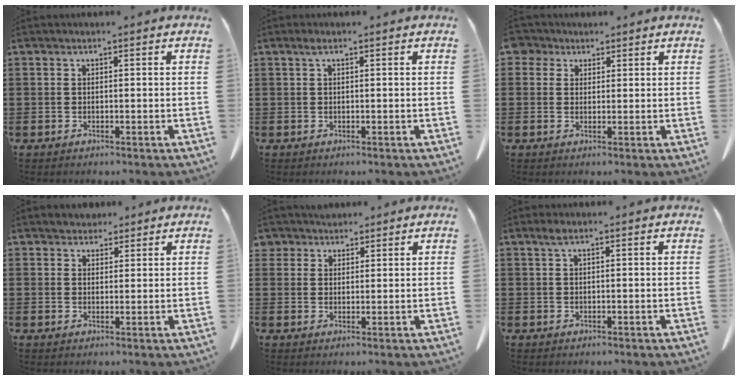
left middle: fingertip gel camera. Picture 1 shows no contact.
{"total": 1.2, "force": [0.4, 0.2, 1.1], "torque": [-0.023, 0.003, 0.007]}
{"total": 2.8, "force": [1.9, 2.0, 0.6], "torque": [-0.015, 0.007, 0.034]}
{"total": 2.4, "force": [2.2, 1.0, 0.0], "torque": [0.001, 0.000, 0.042]}
{"total": 2.9, "force": [2.4, 1.6, 0.2], "torque": [-0.015, 0.006, 0.047]}
{"total": 1.3, "force": [0.5, 0.2, 1.1], "torque": [-0.024, 0.003, 0.009]}